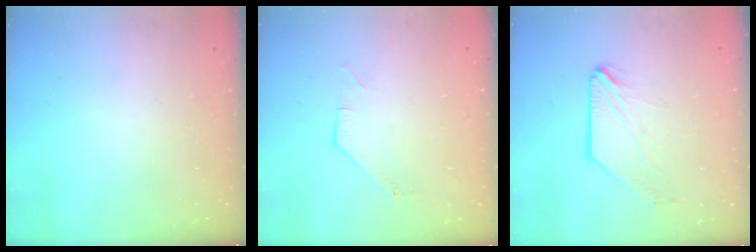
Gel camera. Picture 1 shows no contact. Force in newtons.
{"total": 1.3, "press": 1.3, "slide": 0.2}
{"total": 0.0}